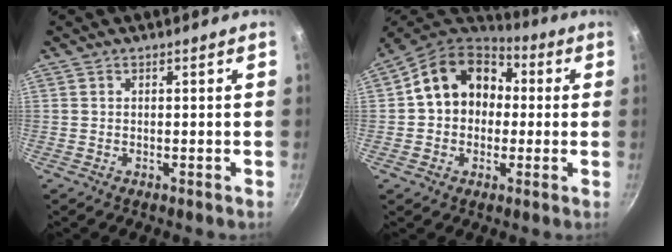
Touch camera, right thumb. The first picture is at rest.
{"total": 15.2, "force": [1.7, 12.3, 8.8], "torque": [-0.106, 0.036, 0.015]}